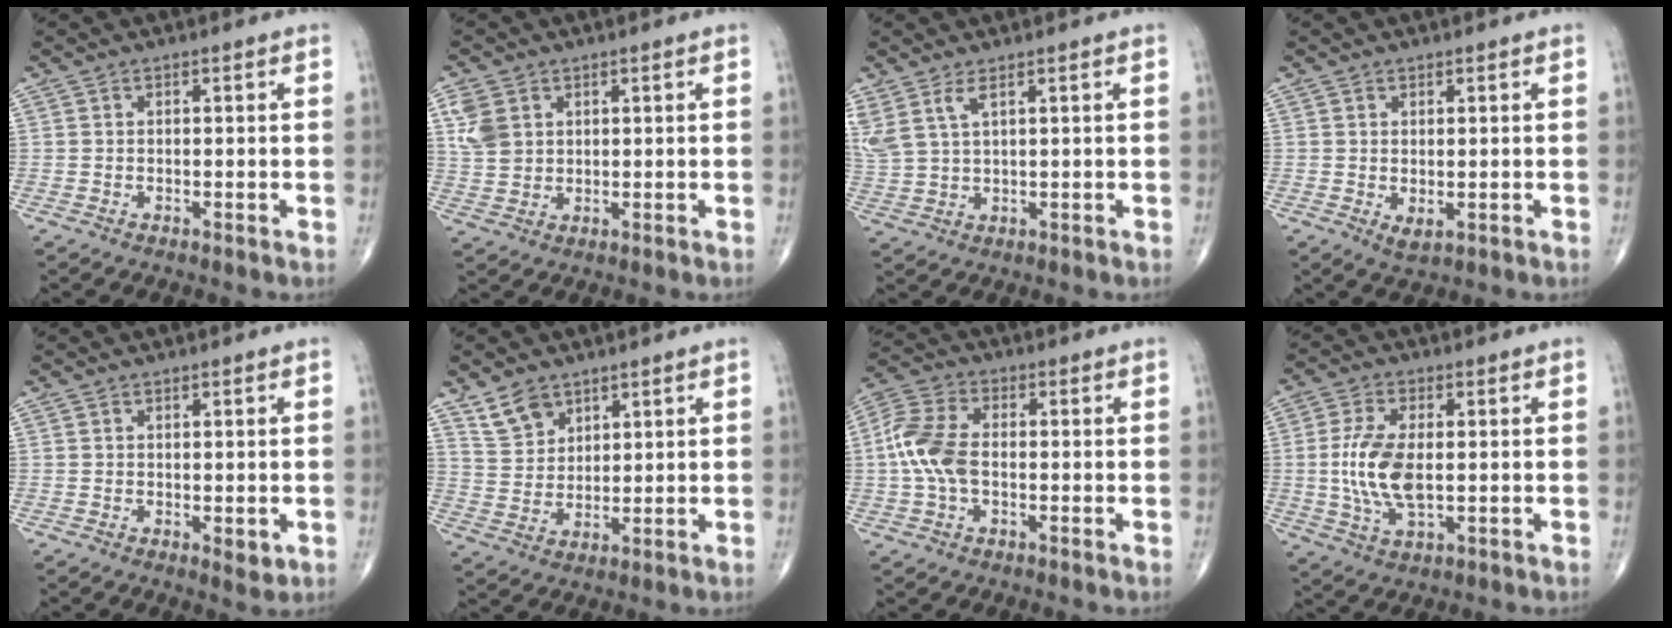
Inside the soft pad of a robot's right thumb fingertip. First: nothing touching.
{"total": 5.9, "force": [2.2, 4.4, 3.2], "torque": [-0.055, -0.004, 0.049]}
{"total": 6.1, "force": [3.4, 2.2, 4.6], "torque": [-0.118, -0.006, 0.080]}
{"total": 2.3, "force": [-0.2, 1.2, 1.9], "torque": [-0.030, -0.006, 0.004]}
{"total": 2.2, "force": [-0.2, 1.1, 2.0], "torque": [-0.021, -0.006, -0.001]}
{"total": 6.3, "force": [4.4, 4.0, 2.2], "torque": [-0.024, -0.025, 0.094]}
{"total": 9.6, "force": [-0.6, 5.7, 7.7], "torque": [-0.173, 0.023, -0.018]}
{"total": 10.3, "force": [-0.1, 5.0, 9.1], "torque": [-0.195, -0.006, 0.001]}